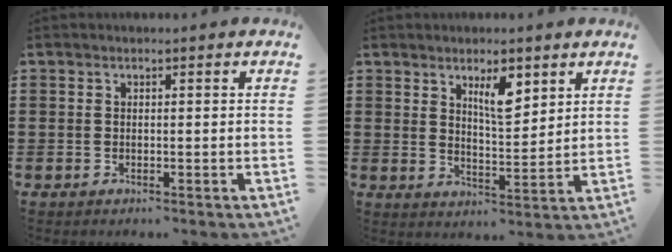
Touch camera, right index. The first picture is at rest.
{"total": 5.8, "force": [3.3, 2.0, 4.3], "torque": [-0.067, -0.006, 0.052]}